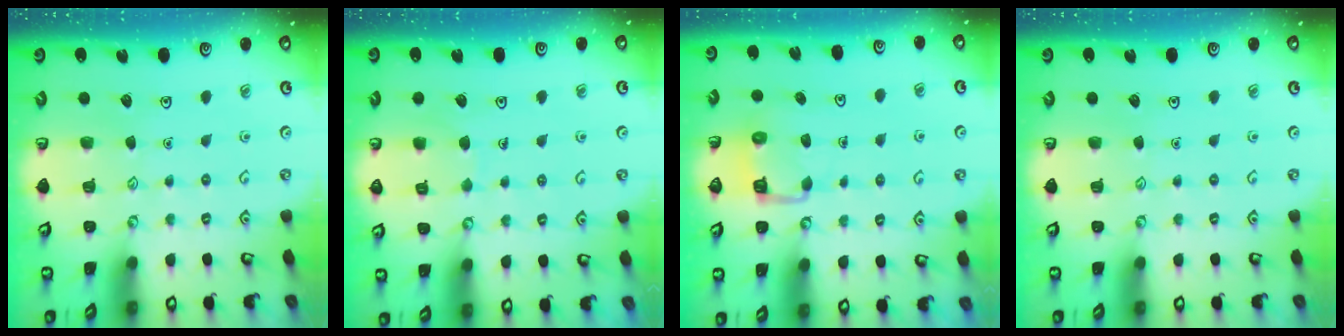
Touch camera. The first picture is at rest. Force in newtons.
{"total": 5.0, "press": 5.0, "slide": 0.4}
{"total": 3.9, "press": 3.9, "slide": 0.2}
{"total": 0.0}